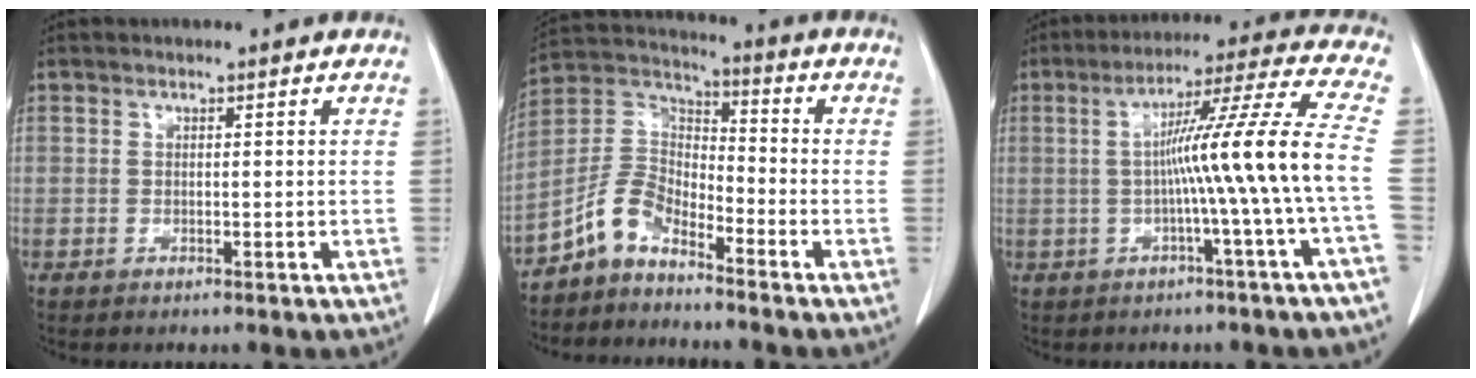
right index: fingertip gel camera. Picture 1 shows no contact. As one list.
[{"total": 7.7, "force": [-5.6, 3.6, 3.9], "torque": [-0.093, 0.020, -0.120]}, {"total": 13.9, "force": [-1.7, -2.5, 13.6], "torque": [-0.203, 0.012, -0.029]}]